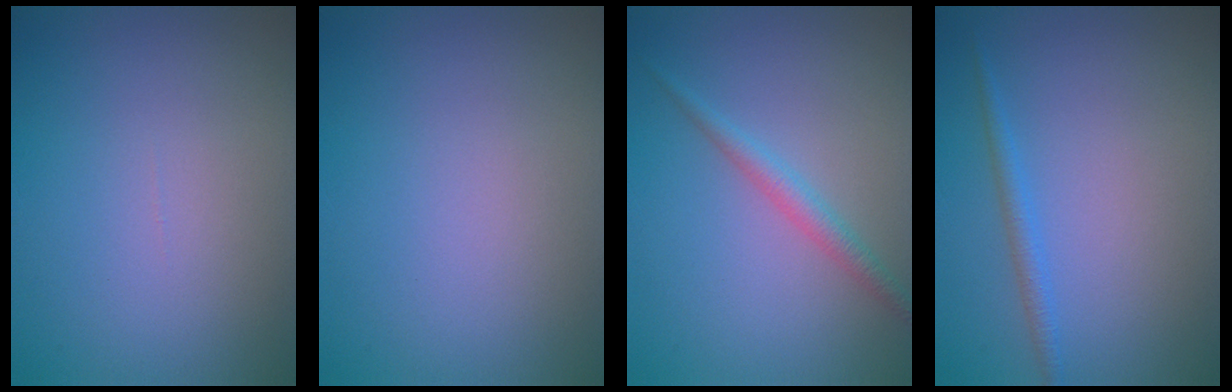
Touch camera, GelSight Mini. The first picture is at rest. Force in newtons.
{"total": 0.0}
{"total": 1.8, "press": 1.8, "slide": 0.0}
{"total": 1.4, "press": 1.4, "slide": 0.1}